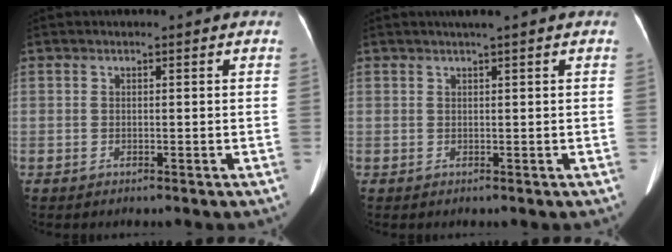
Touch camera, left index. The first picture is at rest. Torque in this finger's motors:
{"motor_torque": [0.21, -0.13, -0.01, 0.03]}